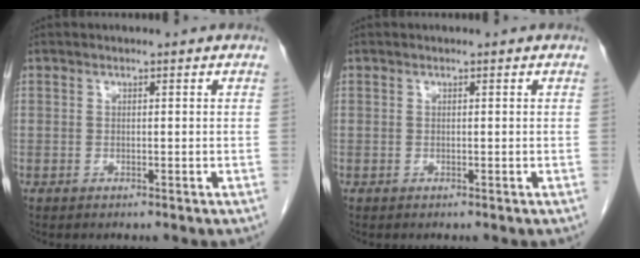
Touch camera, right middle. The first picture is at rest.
{"total": 0.0}